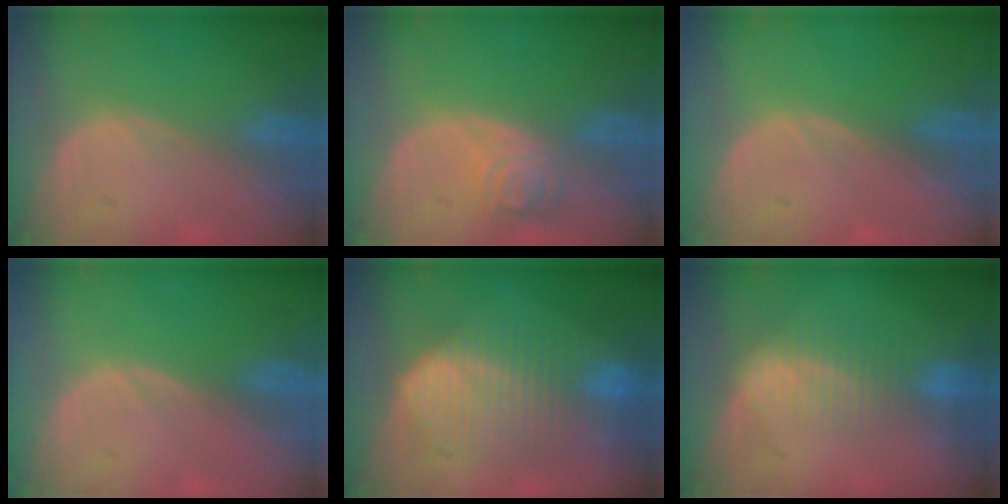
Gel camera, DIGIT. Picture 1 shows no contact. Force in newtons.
{"total": 4.7, "press": 4.2, "slide": 2.1}
{"total": 0.0}
{"total": 0.0}
{"total": 10.4, "press": 10.4, "slide": 0.5}
{"total": 7.2, "press": 6.1, "slide": 3.8}